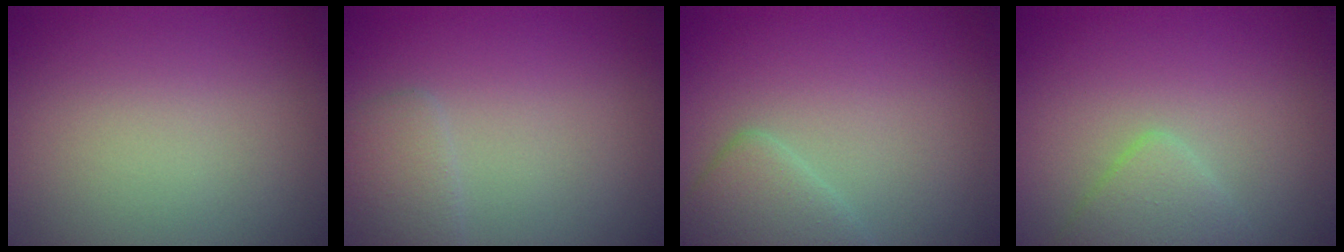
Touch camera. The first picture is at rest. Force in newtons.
{"total": 1.7, "press": 1.7, "slide": 0.1}
{"total": 2.7, "press": 2.7, "slide": 0.1}
{"total": 2.1, "press": 2.1, "slide": 0.1}